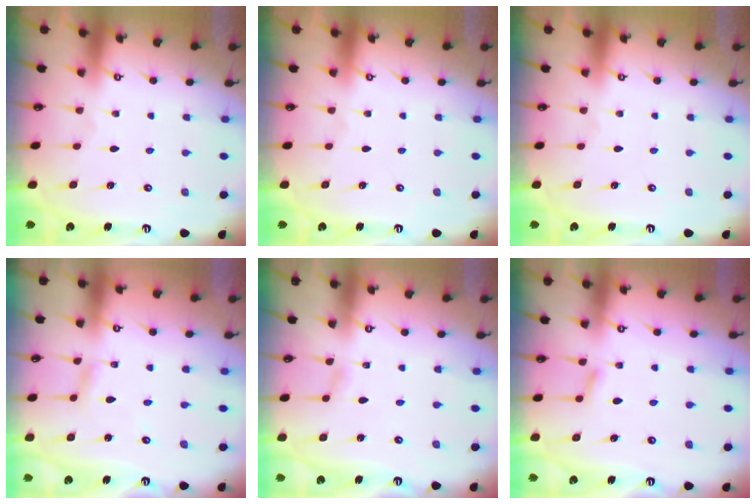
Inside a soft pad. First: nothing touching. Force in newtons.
{"total": 0.0}
{"total": 0.0}
{"total": 2.9, "press": 2.9, "slide": 0.1}
{"total": 2.1, "press": 2.1, "slide": 0.3}
{"total": 4.7, "press": 4.6, "slide": 0.6}